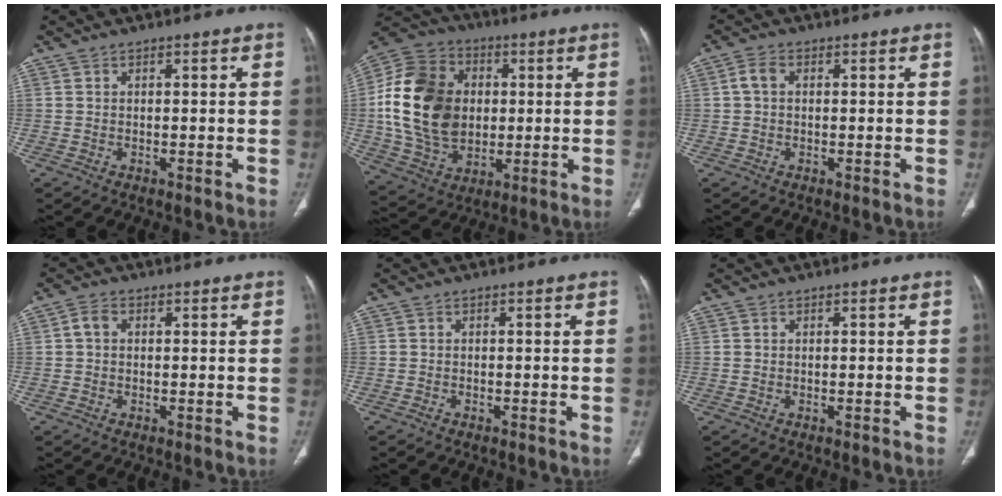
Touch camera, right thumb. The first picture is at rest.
{"total": 21.0, "force": [1.3, 15.9, 13.6], "torque": [-0.247, 0.008, 0.029]}
{"total": 2.4, "force": [0.3, 1.6, 1.8], "torque": [-0.037, 0.008, 0.002]}
{"total": 2.2, "force": [0.2, 1.6, 1.5], "torque": [-0.026, 0.006, -0.001]}
{"total": 0.0}
{"total": 0.0}